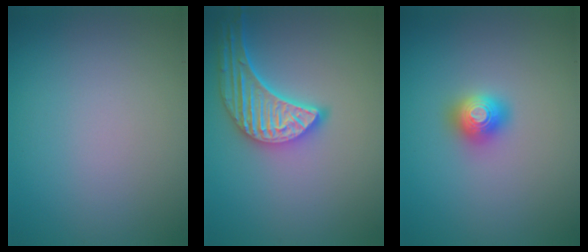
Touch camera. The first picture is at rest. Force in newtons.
{"total": 5.3, "press": 4.7, "slide": 2.5}
{"total": 2.0, "press": 2.0, "slide": 0.2}